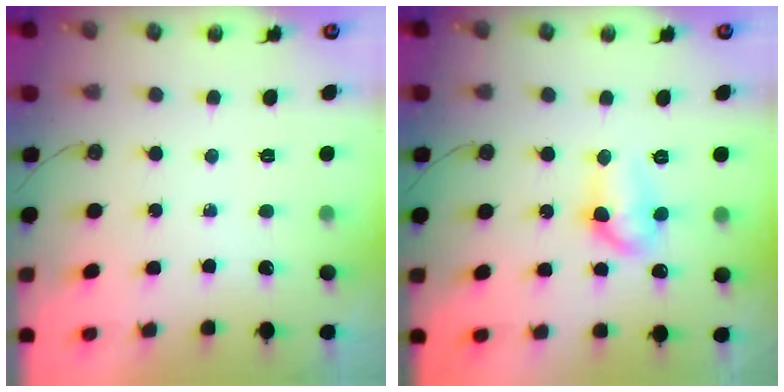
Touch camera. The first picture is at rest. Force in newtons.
{"total": 8.8, "press": 8.8, "slide": 1.0}